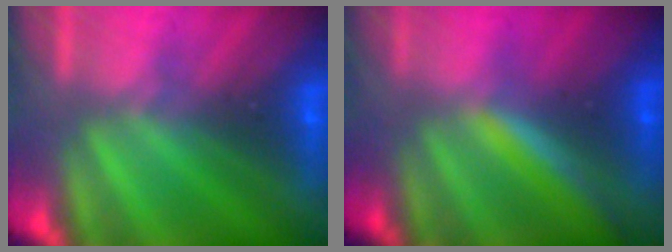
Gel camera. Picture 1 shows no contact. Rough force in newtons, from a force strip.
{"total": 1.3}